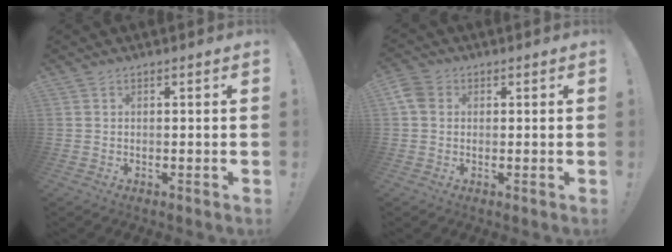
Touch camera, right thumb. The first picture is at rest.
{"total": 5.4, "force": [1.3, 4.2, 3.1], "torque": [-0.059, 0.007, 0.028]}